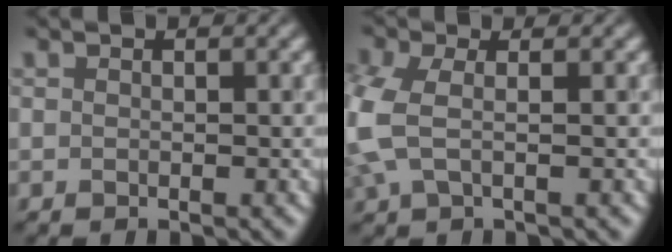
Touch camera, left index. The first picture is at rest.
{"total": 4.2, "force": [-0.2, 2.2, 3.6], "torque": [-0.106, 0.000, -0.009]}